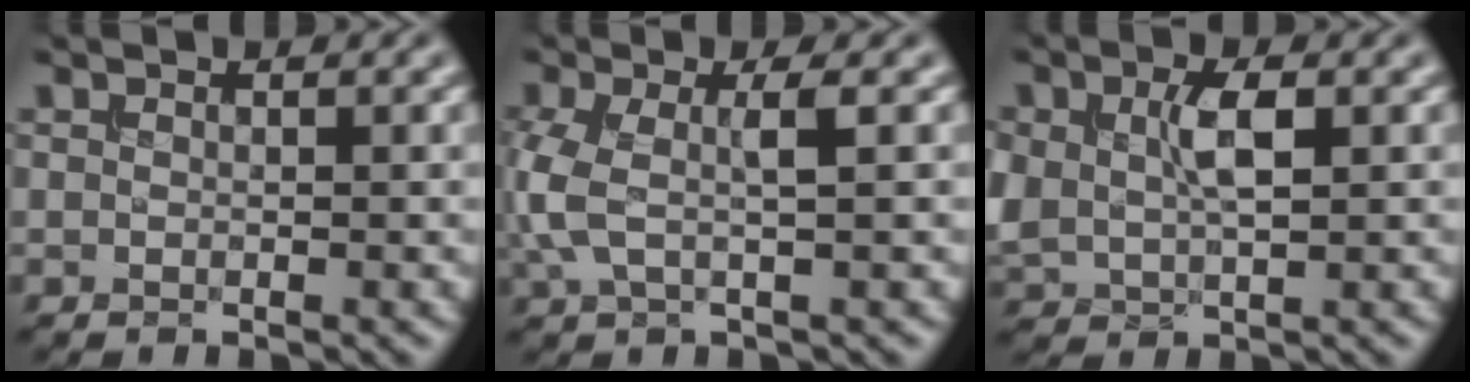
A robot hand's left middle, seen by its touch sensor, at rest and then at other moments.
{"total": 3.8, "force": [0.1, 1.1, 3.6], "torque": [-0.090, 0.000, -0.001]}
{"total": 3.9, "force": [1.0, 2.2, 3.1], "torque": [-0.076, 0.002, 0.022]}